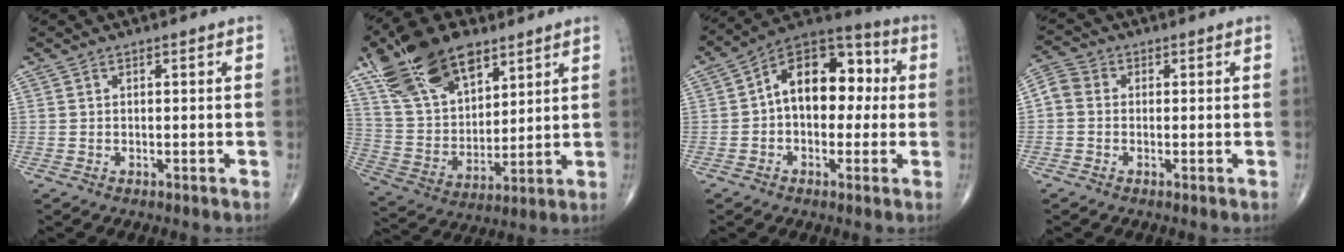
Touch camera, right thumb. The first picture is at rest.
{"total": 20.0, "force": [12.1, 10.3, 12.2], "torque": [-0.203, -0.033, 0.232]}
{"total": 15.2, "force": [1.1, 9.7, 11.6], "torque": [-0.130, 0.044, 0.001]}
{"total": 4.2, "force": [-0.1, 3.5, 2.2], "torque": [-0.042, 0.011, -0.015]}